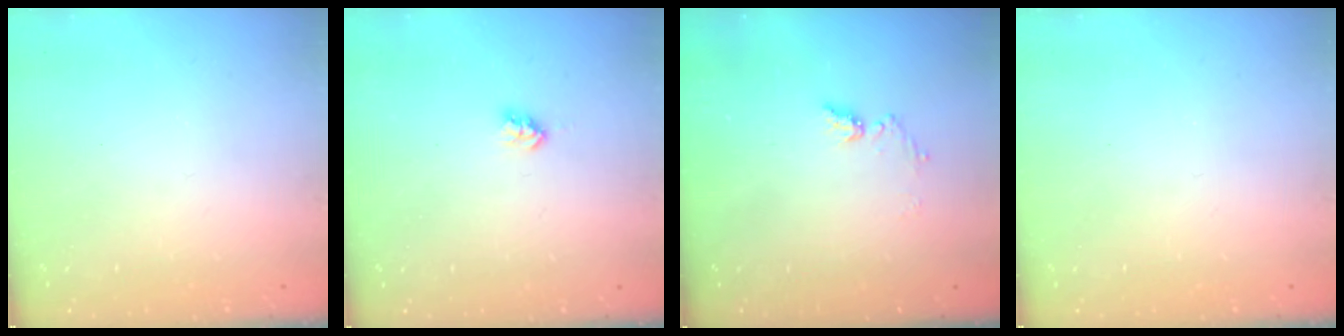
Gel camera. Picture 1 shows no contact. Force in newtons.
{"total": 2.9, "press": 2.8, "slide": 0.5}
{"total": 5.7, "press": 5.6, "slide": 0.6}
{"total": 0.0}